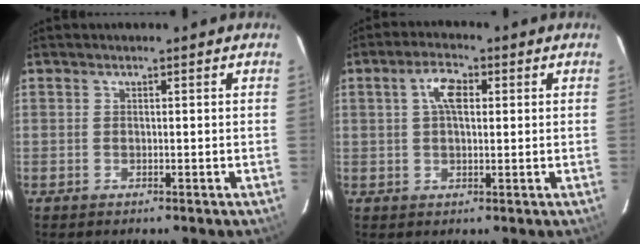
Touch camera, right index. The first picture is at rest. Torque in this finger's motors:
{"motor_torque": [0.20, 0.01, 0.27, 0.09]}